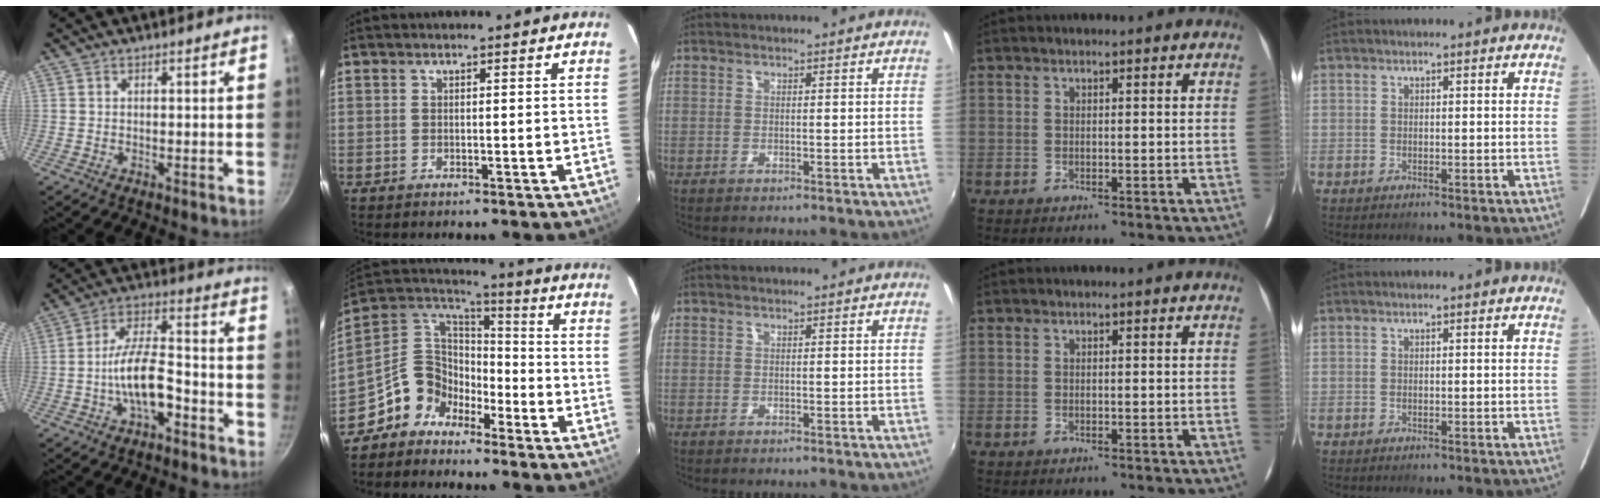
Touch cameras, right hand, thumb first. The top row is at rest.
{"thumb": {"total": 11.3, "force": [-4.3, 5.1, 9.1], "torque": [-0.145, 0.047, -0.078]}, "index": {"total": 10.4, "force": [-7.1, 7.2, 2.4], "torque": [-0.070, 0.048, -0.149]}}